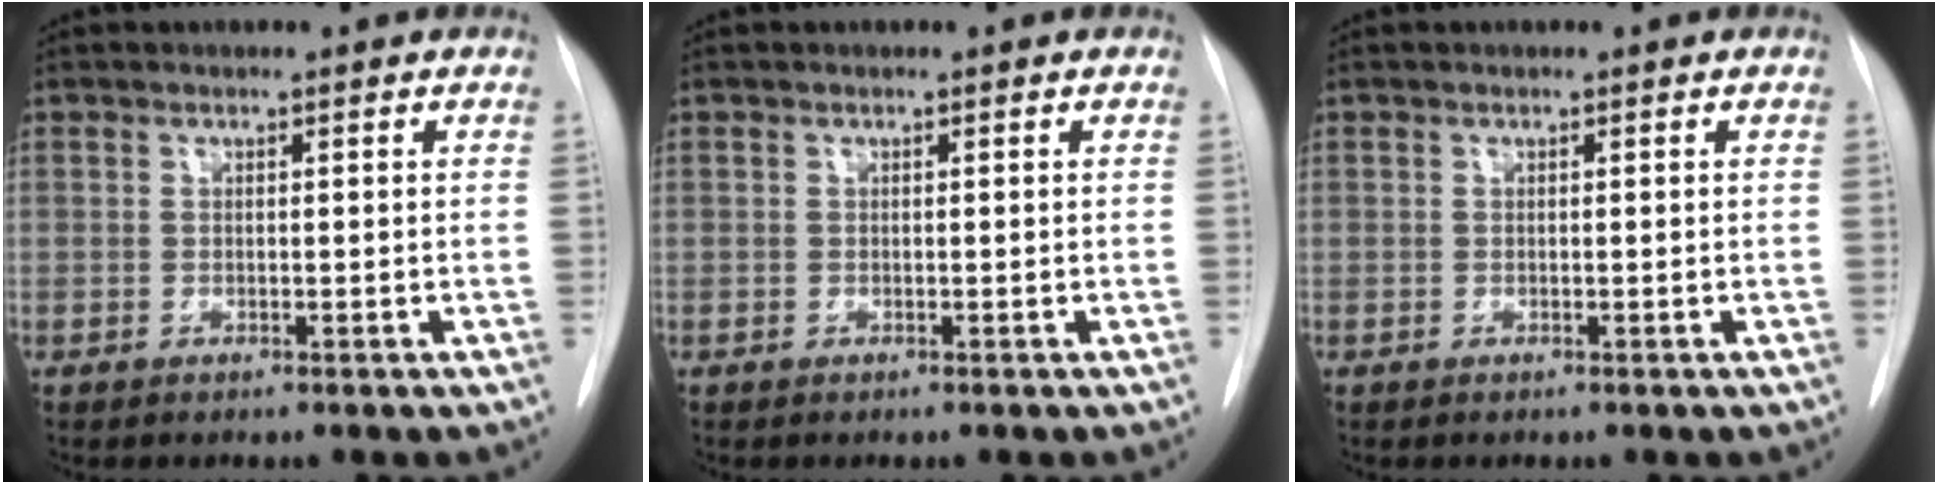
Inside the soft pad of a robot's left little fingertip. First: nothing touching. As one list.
[{"total": 0.0}, {"total": 0.0}]